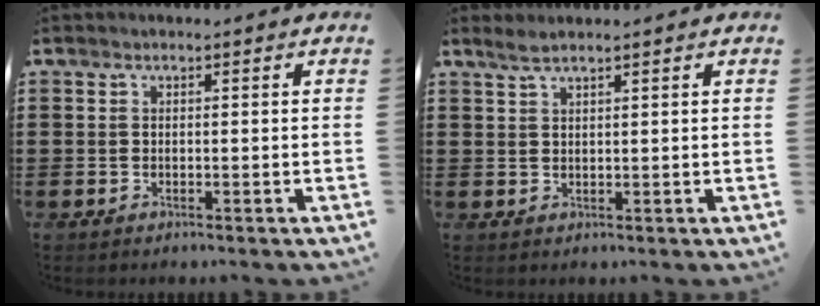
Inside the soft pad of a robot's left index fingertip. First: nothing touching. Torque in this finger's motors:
{"motor_torque": [0.03, 0.02, 0.00, 0.02]}